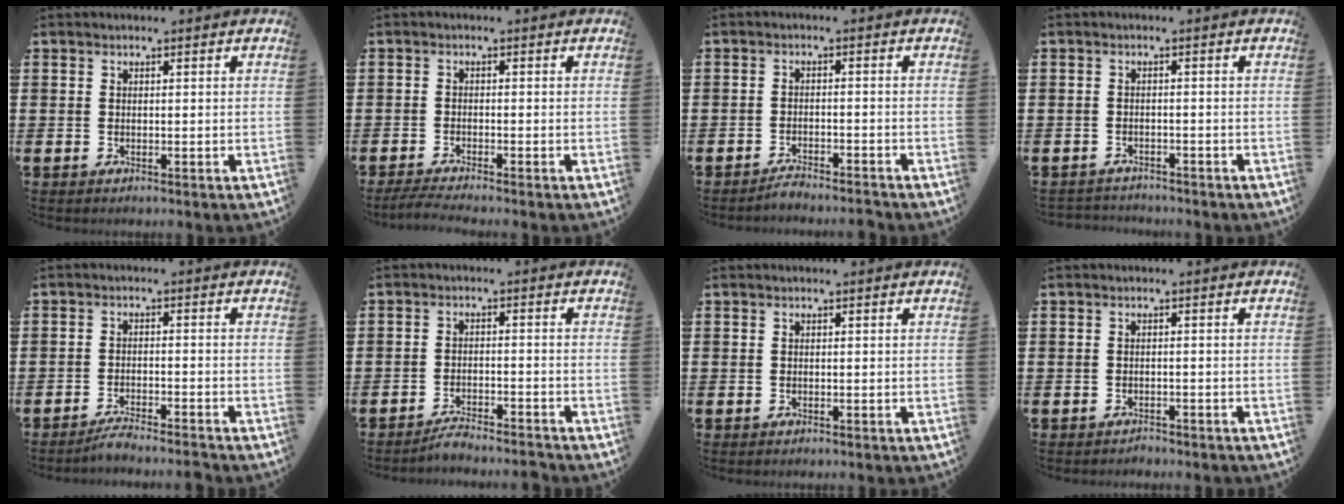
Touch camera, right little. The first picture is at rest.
{"total": 1.6, "force": [-1.3, 0.0, 0.9], "torque": [-0.015, 0.001, -0.025]}
{"total": 2.1, "force": [-2.1, -0.1, 0.2], "torque": [-0.007, 0.004, -0.044]}
{"total": 1.4, "force": [-1.4, 0.1, -0.2], "torque": [-0.001, 0.002, -0.031]}
{"total": 2.6, "force": [-2.4, -0.2, 0.9], "torque": [-0.014, 0.004, -0.048]}
{"total": 2.6, "force": [-2.5, 0.0, 0.5], "torque": [-0.011, 0.006, -0.051]}
{"total": 0.0}
{"total": 0.9, "force": [-0.9, 0.1, -0.1], "torque": [-0.002, 0.002, -0.020]}